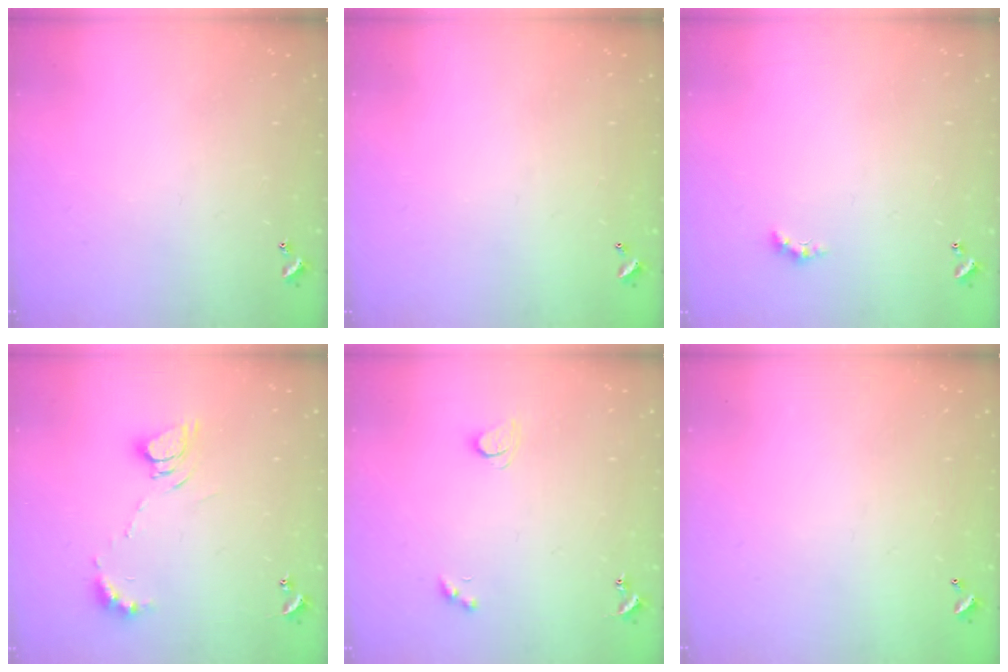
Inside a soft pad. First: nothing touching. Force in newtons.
{"total": 2.9, "press": 2.9, "slide": 0.1}
{"total": 1.5, "press": 1.4, "slide": 0.6}
{"total": 8.6, "press": 8.6, "slide": 1.0}
{"total": 1.8, "press": 1.7, "slide": 0.4}
{"total": 2.9, "press": 2.9, "slide": 0.1}